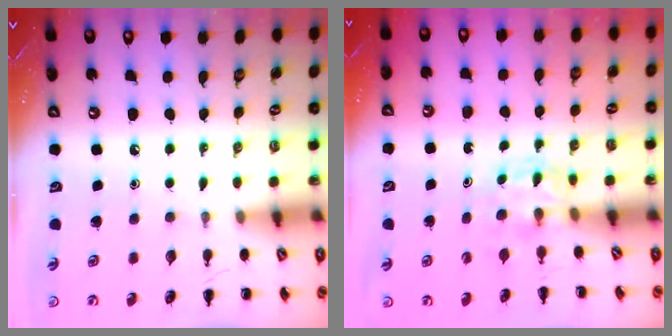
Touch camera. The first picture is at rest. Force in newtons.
{"total": 2.6, "press": 2.4, "slide": 1.1}